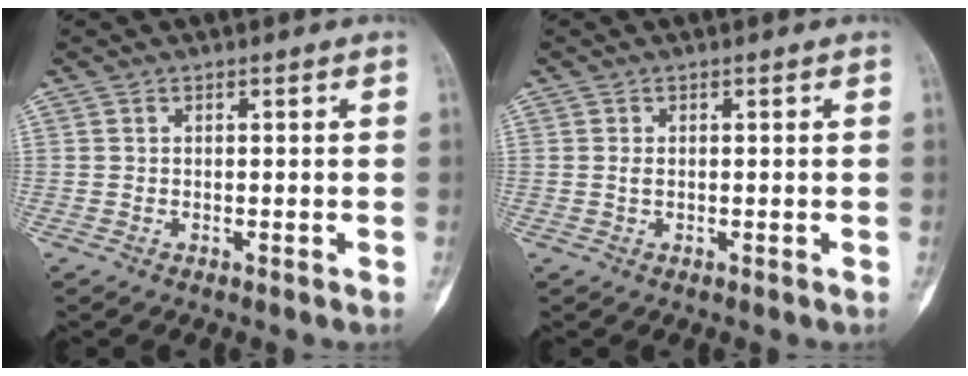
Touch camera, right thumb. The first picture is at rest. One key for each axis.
{"total": 0.7, "fx": 0.1, "fy": 0.4, "fz": 0.6, "tx": -0.009, "ty": 0.000, "tz": 0.003}